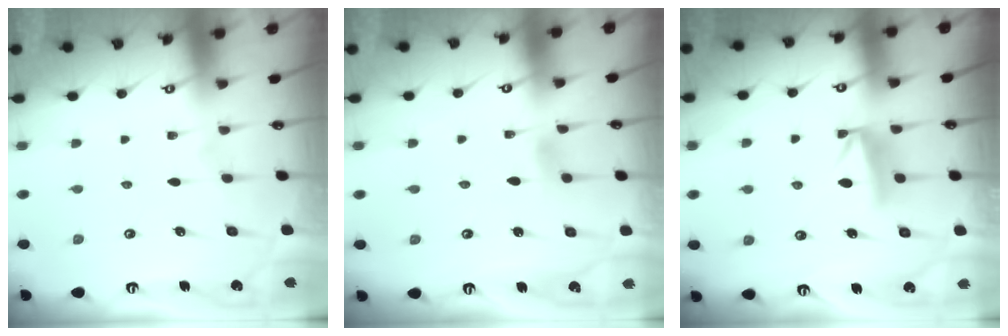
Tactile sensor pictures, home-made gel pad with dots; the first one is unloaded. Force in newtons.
{"total": 2.9, "press": 2.8, "slide": 0.4}
{"total": 7.9, "press": 7.8, "slide": 0.9}